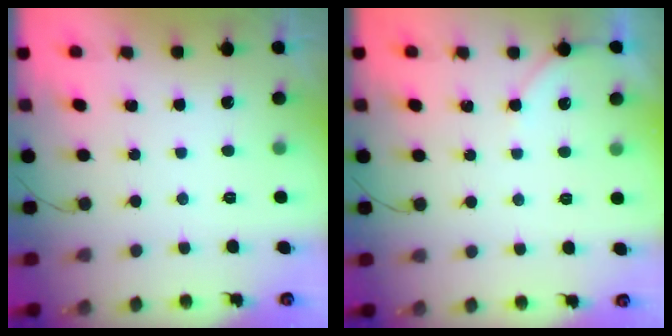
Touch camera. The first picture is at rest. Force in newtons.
{"total": 2.8, "press": 2.8, "slide": 0.4}